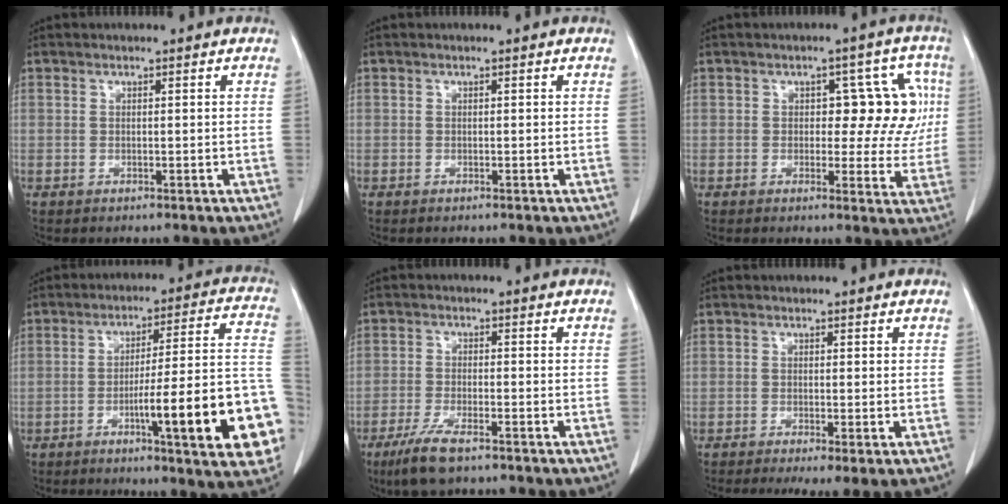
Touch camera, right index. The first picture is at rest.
{"total": 0.0}
{"total": 9.1, "force": [1.2, 4.8, 7.6], "torque": [-0.070, 0.032, 0.014]}
{"total": 19.7, "force": [-6.6, 1.6, 18.5], "torque": [-0.175, 0.017, -0.087]}
{"total": 6.6, "force": [-4.6, 1.1, 4.5], "torque": [-0.096, -0.016, -0.081]}
{"total": 4.8, "force": [-2.9, 0.9, 3.7], "torque": [-0.058, -0.016, -0.049]}